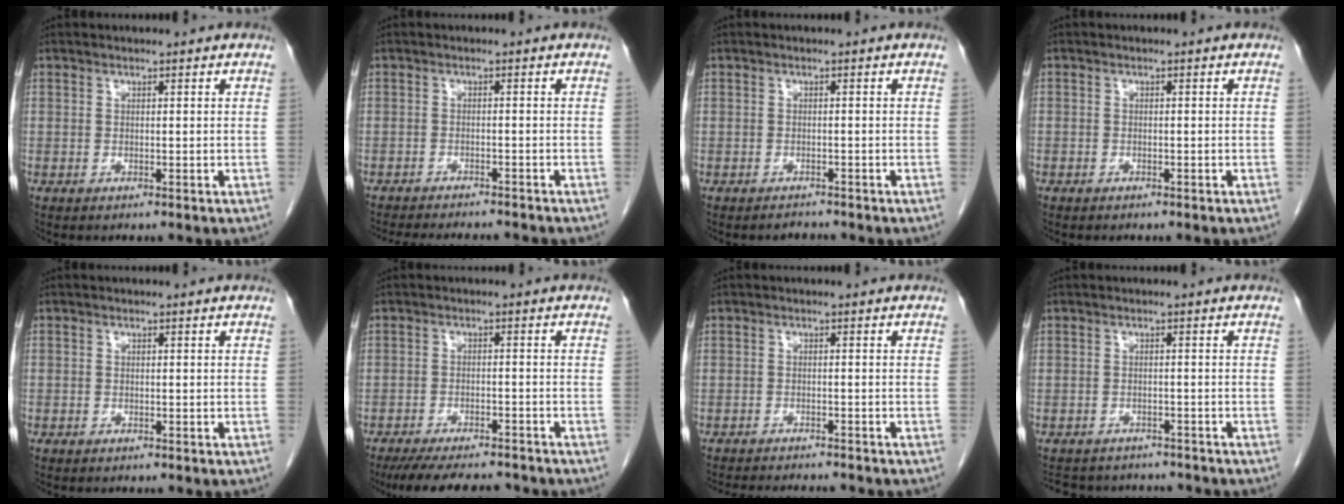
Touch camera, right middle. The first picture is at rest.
{"total": 11.7, "force": [-10.7, 1.9, 4.3], "torque": [-0.070, -0.010, -0.139]}
{"total": 1.0, "force": [-1.0, 0.2, -0.1], "torque": [-0.003, -0.004, -0.014]}
{"total": 0.7, "force": [-0.5, 0.5, 0.1], "torque": [-0.005, 0.004, -0.011]}
{"total": 0.6, "force": [-0.5, 0.4, 0.0], "torque": [-0.008, 0.003, -0.010]}
{"total": 12.6, "force": [-11.3, 2.5, 5.0], "torque": [-0.085, -0.008, -0.154]}
{"total": 10.5, "force": [-9.7, 1.6, 3.7], "torque": [-0.055, -0.009, -0.127]}
{"total": 10.5, "force": [-9.6, 3.5, 2.4], "torque": [-0.049, 0.012, -0.117]}